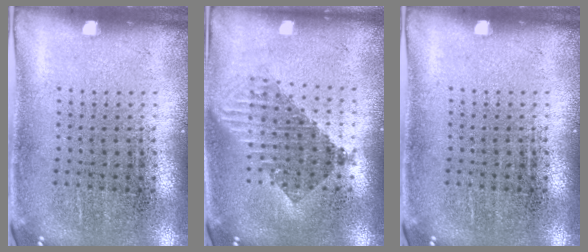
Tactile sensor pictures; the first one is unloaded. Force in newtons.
{"total": 1.7, "press": 1.4, "slide": 1.0}
{"total": 0.0}